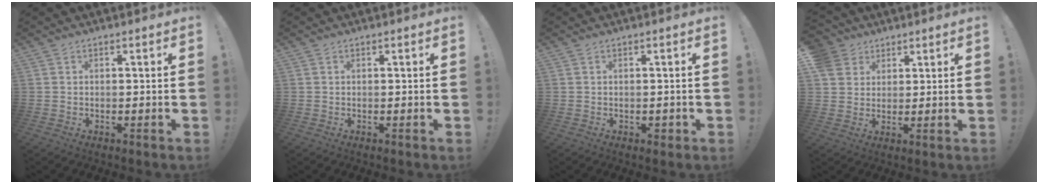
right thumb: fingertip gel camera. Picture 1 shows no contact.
{"total": 0.0}
{"total": 1.1, "force": [-0.3, 0.9, 0.6], "torque": [-0.004, 0.002, -0.006]}
{"total": 6.4, "force": [3.6, 5.2, 1.1], "torque": [-0.025, -0.021, 0.073]}